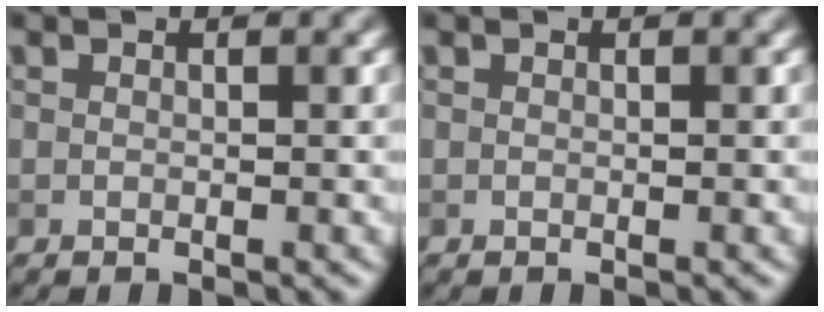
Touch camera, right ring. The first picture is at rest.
{"total": 0.0}